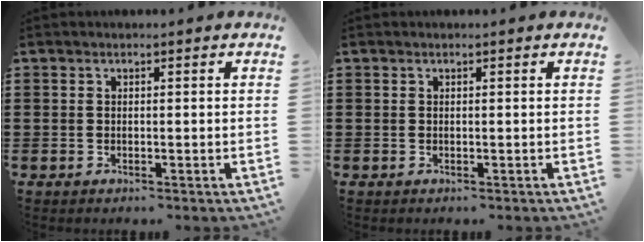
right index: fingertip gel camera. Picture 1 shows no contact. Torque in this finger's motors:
{"motor_torque": [0.06, 0.10, 0.00, 0.00]}